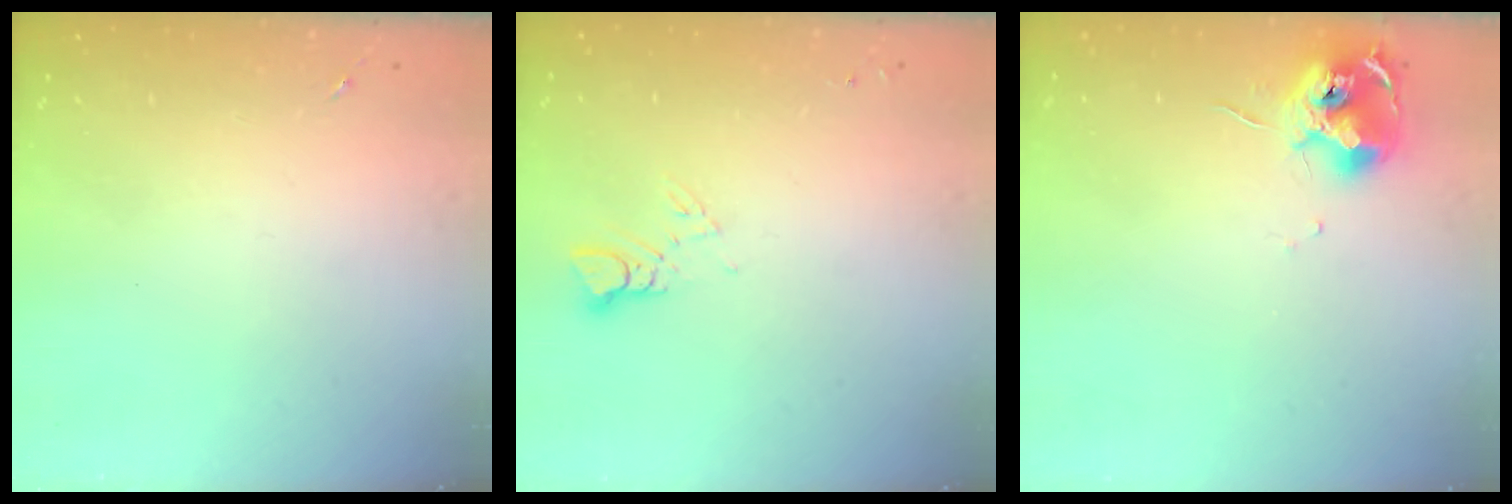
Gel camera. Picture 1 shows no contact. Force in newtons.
{"total": 2.9, "press": 2.9, "slide": 0.2}
{"total": 12.0, "press": 11.9, "slide": 1.3}